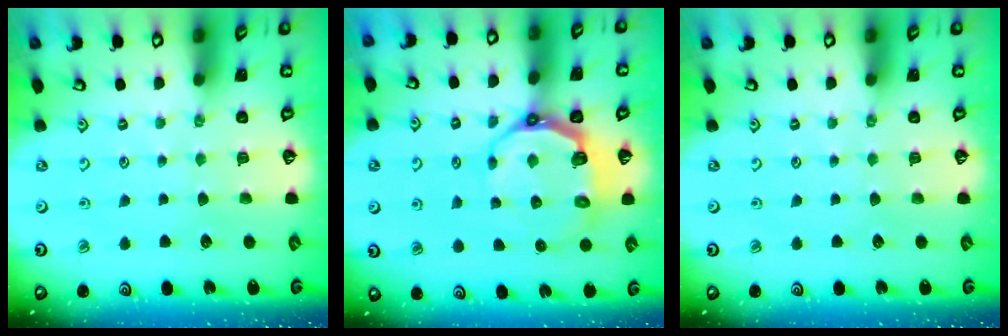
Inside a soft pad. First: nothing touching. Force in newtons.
{"total": 8.5, "press": 7.4, "slide": 4.1}
{"total": 0.0}